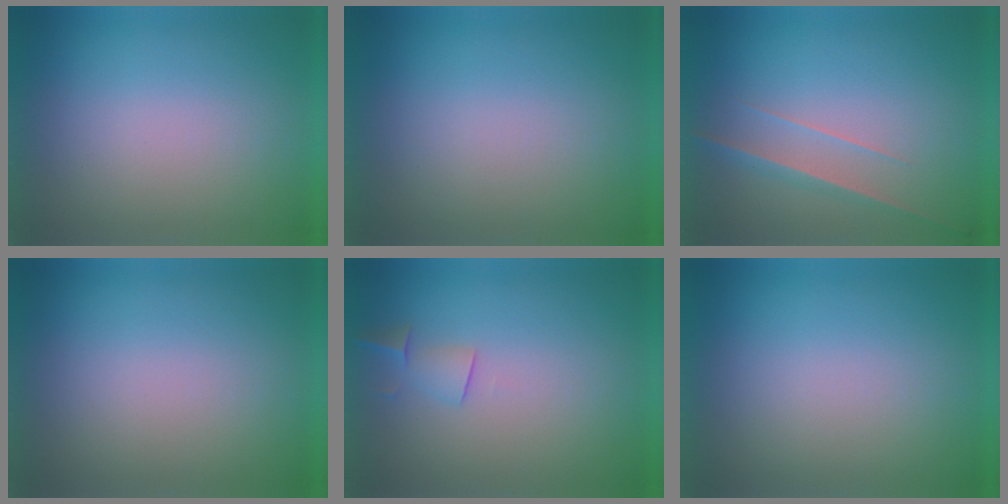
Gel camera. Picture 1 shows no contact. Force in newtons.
{"total": 1.3}
{"total": 2.9}
{"total": 0.0}
{"total": 2.2}
{"total": 0.0}